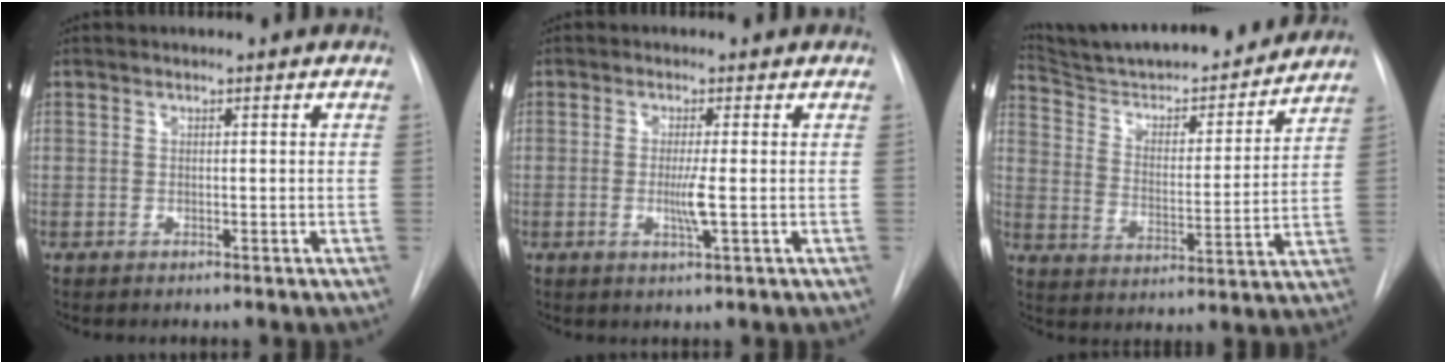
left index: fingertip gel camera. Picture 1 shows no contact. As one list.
[{"total": 3.1, "force": [-0.6, -0.2, 3.1], "torque": [-0.062, -0.009, -0.013]}, {"total": 21.0, "force": [19.5, 3.0, 7.1], "torque": [-0.106, -0.015, 0.287]}]